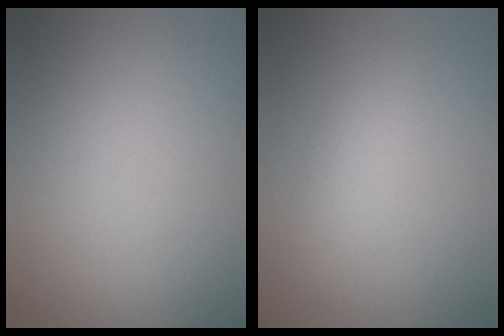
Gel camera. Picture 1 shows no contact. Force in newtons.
{"total": 2.1, "press": 2.1, "slide": 0.1}